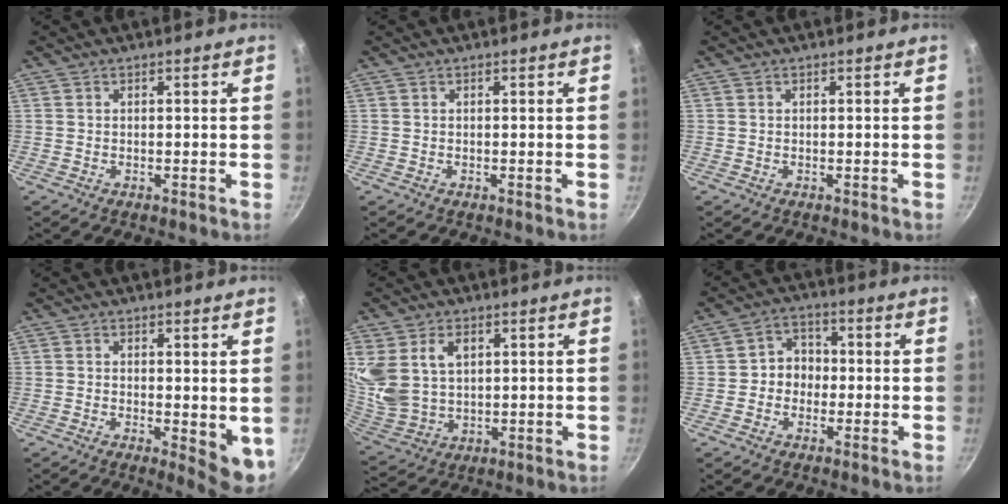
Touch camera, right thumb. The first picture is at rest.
{"total": 0.0}
{"total": 0.0}
{"total": 6.1, "force": [-0.1, 2.5, 5.5], "torque": [-0.069, -0.013, 0.001]}
{"total": 12.5, "force": [4.3, 8.7, 7.9], "torque": [-0.150, -0.027, 0.098]}
{"total": 5.6, "force": [-0.6, 4.9, 2.7], "torque": [-0.002, 0.019, -0.019]}